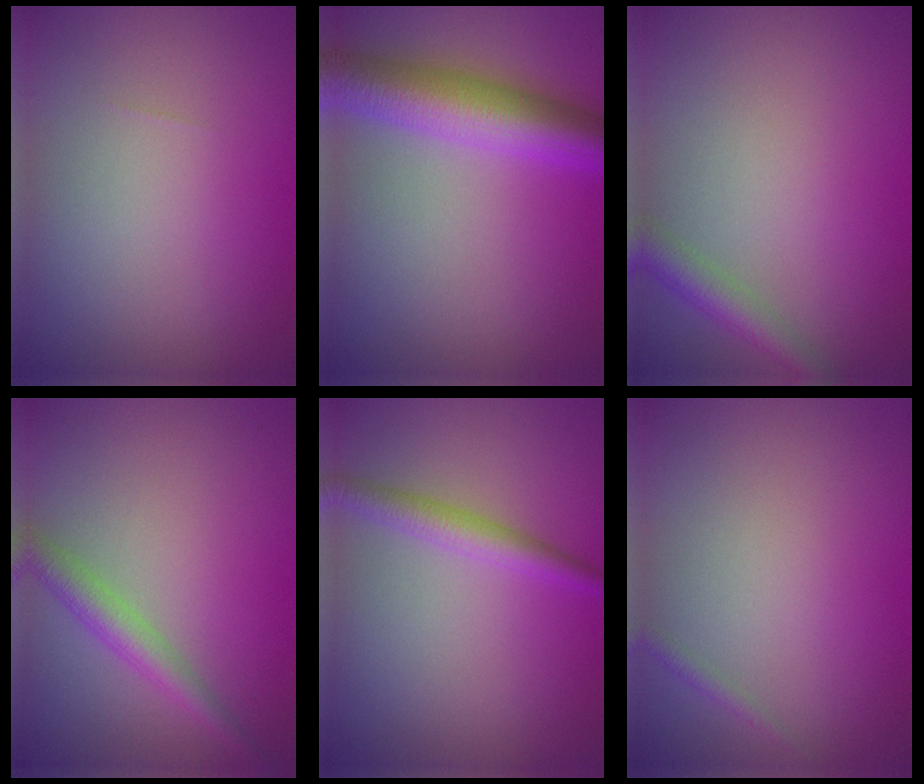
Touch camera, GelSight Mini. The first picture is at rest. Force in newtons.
{"total": 7.6, "press": 7.6, "slide": 0.1}
{"total": 2.8, "press": 2.8, "slide": 0.1}
{"total": 2.8, "press": 2.8, "slide": 0.1}
{"total": 2.6, "press": 2.6, "slide": 0.1}
{"total": 0.8, "press": 0.7, "slide": 0.1}